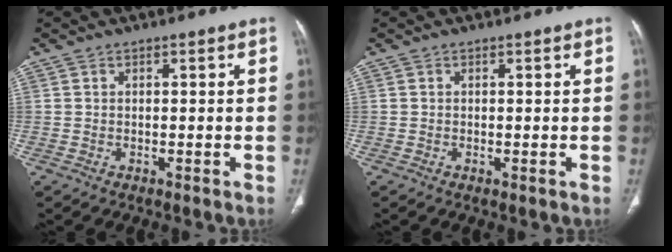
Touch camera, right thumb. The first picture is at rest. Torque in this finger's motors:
{"motor_torque": [0.20, 0.02, -0.03, -0.40, 0.03]}